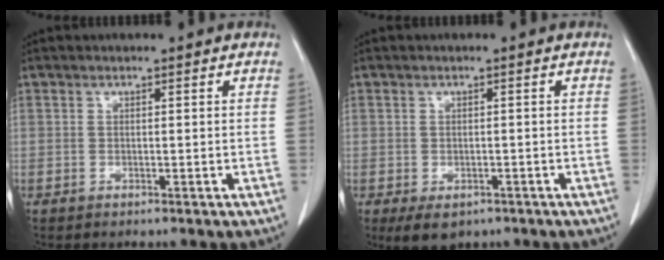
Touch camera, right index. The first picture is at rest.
{"total": 4.5, "force": [-2.8, 2.8, 2.1], "torque": [-0.030, -0.005, -0.034]}